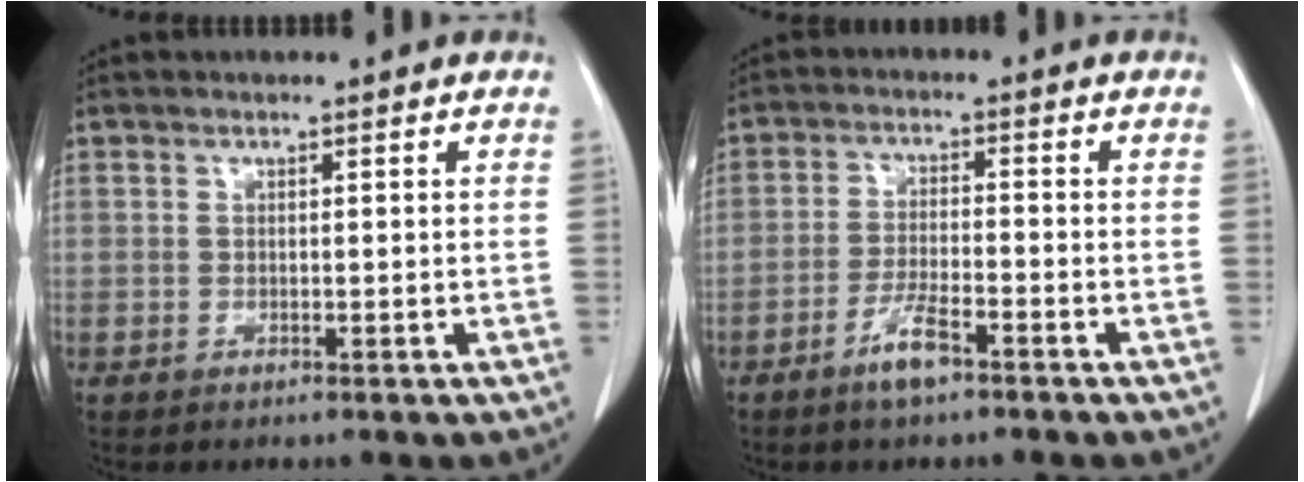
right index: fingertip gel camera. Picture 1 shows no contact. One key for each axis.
{"total": 4.9, "fx": -3.3, "fy": 0.7, "fz": 3.6, "tx": -0.069, "ty": -0.002, "tz": -0.061}